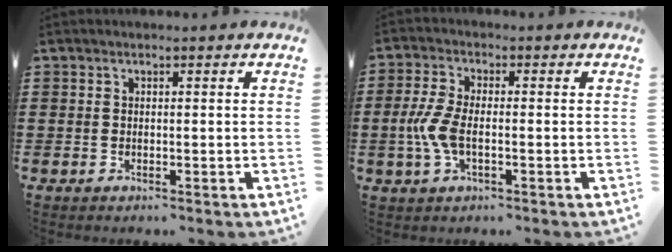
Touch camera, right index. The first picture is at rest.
{"total": 5.4, "force": [-0.9, 2.5, 4.7], "torque": [-0.125, -0.009, -0.026]}